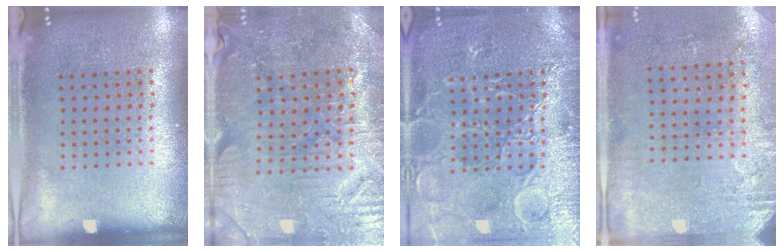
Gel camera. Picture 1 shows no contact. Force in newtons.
{"total": 1.7, "press": 1.6, "slide": 0.5}
{"total": 6.5, "press": 6.4, "slide": 0.9}
{"total": 2.8, "press": 2.4, "slide": 1.5}